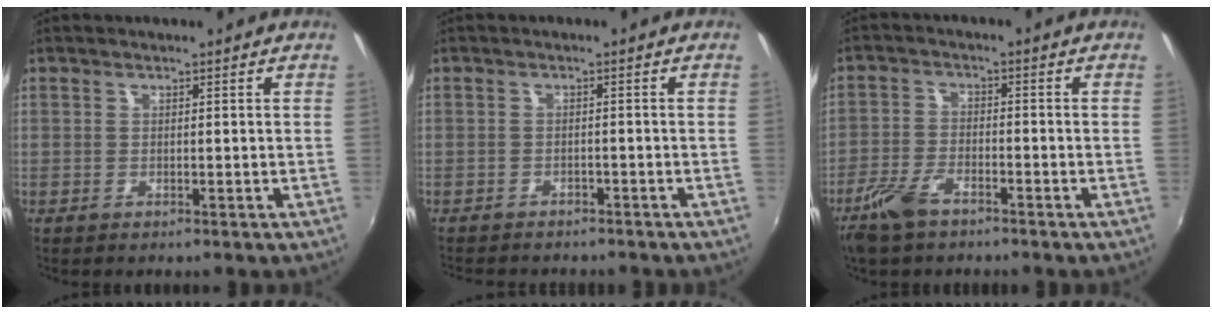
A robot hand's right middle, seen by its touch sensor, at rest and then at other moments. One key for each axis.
{"total": 5.2, "fx": -4.7, "fy": 1.6, "fz": 1.5, "tx": -0.042, "ty": -0.012, "tz": -0.069}
{"total": 6.8, "fx": -4.9, "fy": 2.7, "fz": 4.0, "tx": -0.101, "ty": -0.005, "tz": -0.098}